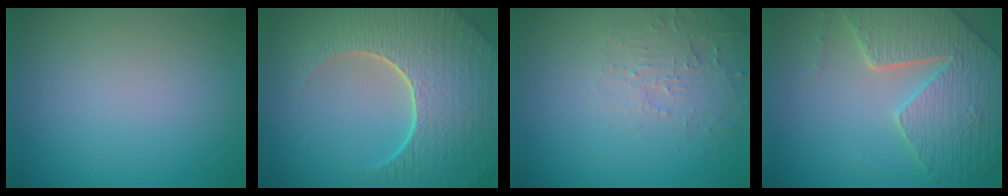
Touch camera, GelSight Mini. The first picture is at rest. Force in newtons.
{"total": 9.3, "press": 6.6, "slide": 6.6}
{"total": 2.8, "press": 2.7, "slide": 0.6}
{"total": 7.5, "press": 5.6, "slide": 5.0}